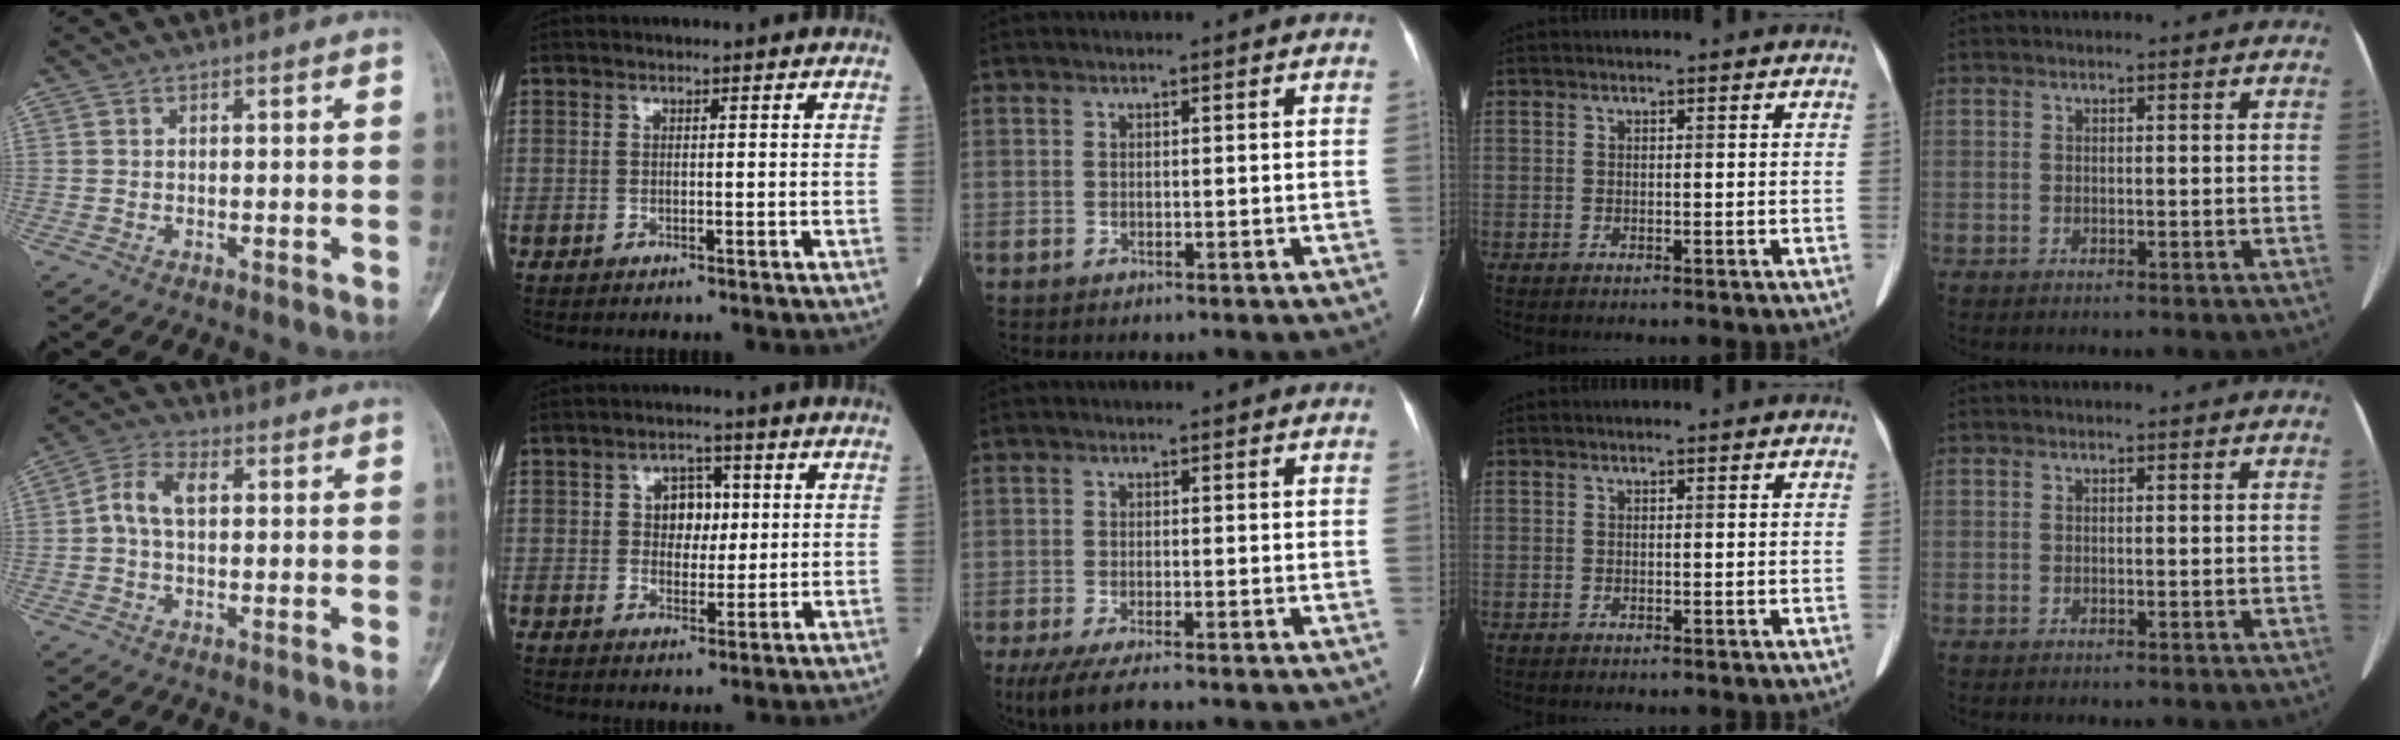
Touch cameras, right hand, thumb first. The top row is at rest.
{"thumb": {"total": 6.0, "force": [0.5, 3.4, 4.9], "torque": [-0.100, 0.017, 0.000]}, "index": {"total": 4.8, "force": [1.0, 3.3, 3.3], "torque": [-0.046, 0.011, 0.018]}, "middle": {"total": 5.7, "force": [-4.3, 0.4, 3.7], "torque": [-0.068, -0.017, -0.071]}}